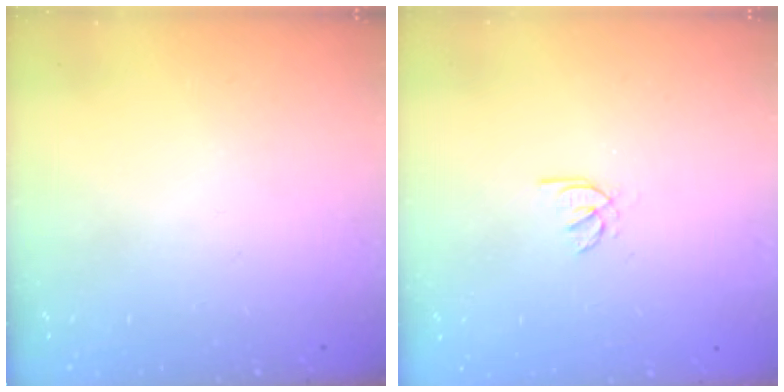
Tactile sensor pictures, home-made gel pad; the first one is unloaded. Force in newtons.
{"total": 1.7, "press": 1.7, "slide": 0.3}